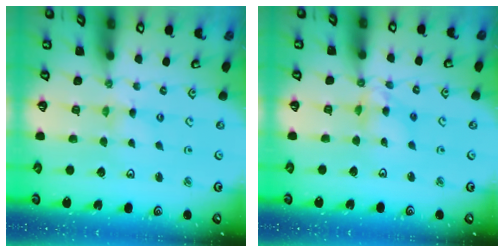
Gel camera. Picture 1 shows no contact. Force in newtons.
{"total": 8.6, "press": 8.5, "slide": 0.8}